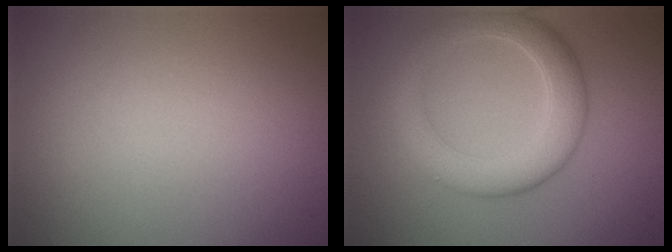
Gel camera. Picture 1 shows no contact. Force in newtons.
{"total": 5.2, "press": 5.2, "slide": 0.2}